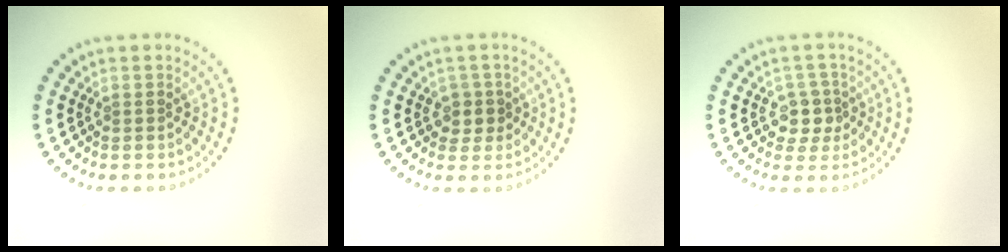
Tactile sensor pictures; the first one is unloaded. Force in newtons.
{"total": 1.8, "press": 1.4, "slide": 1.1}
{"total": 2.4, "press": 2.2, "slide": 1.1}